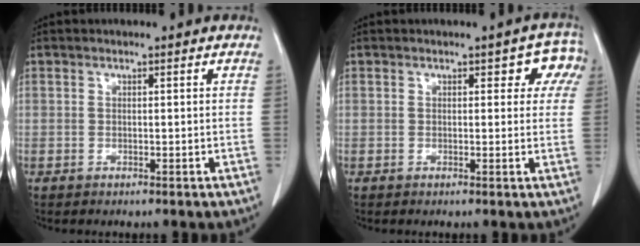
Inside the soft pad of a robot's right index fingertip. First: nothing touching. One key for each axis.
{"total": 4.2, "fx": 1.8, "fy": 2.5, "fz": 2.8, "tx": -0.011, "ty": 0.012, "tz": 0.011}